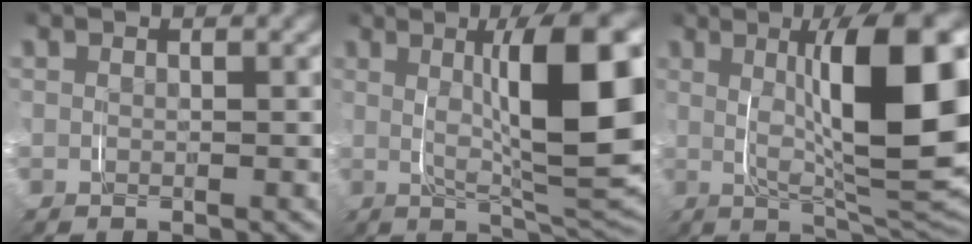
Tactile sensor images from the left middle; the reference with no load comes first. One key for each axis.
{"total": 11.7, "fx": 1.2, "fy": 3.1, "fz": 11.2, "tx": -0.166, "ty": 0.001, "tz": 0.026}
{"total": 12.8, "fx": 1.2, "fy": 3.7, "fz": 12.2, "tx": -0.179, "ty": -0.003, "tz": 0.028}